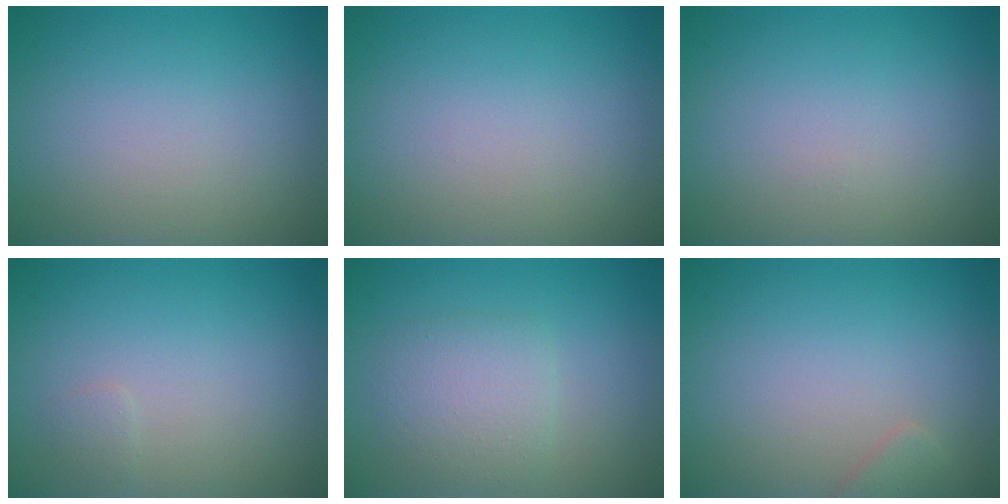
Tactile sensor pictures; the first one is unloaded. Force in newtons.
{"total": 0.0}
{"total": 0.0}
{"total": 0.6, "press": 0.6, "slide": 0.0}
{"total": 2.9, "press": 2.9, "slide": 0.1}
{"total": 1.2, "press": 1.2, "slide": 0.0}